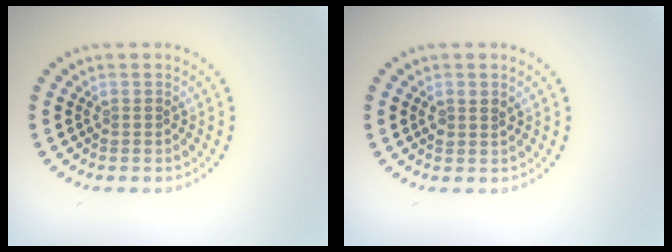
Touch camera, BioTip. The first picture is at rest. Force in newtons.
{"total": 1.2, "press": 1.1, "slide": 0.4}